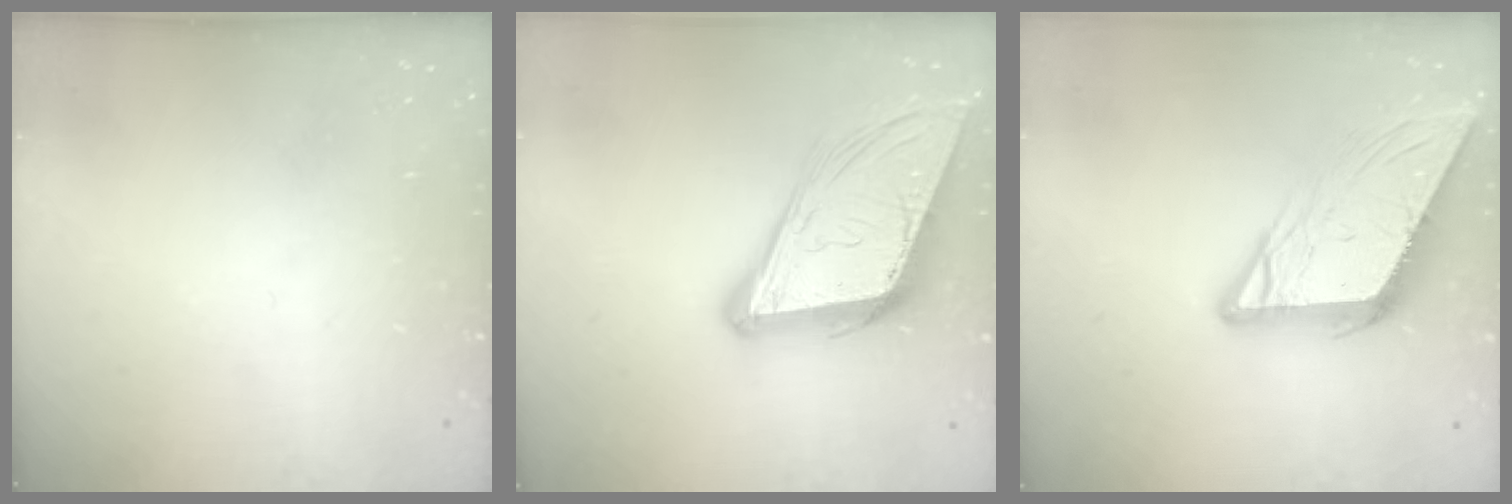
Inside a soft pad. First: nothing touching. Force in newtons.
{"total": 15.8, "press": 15.2, "slide": 4.2}
{"total": 10.6, "press": 10.5, "slide": 1.1}